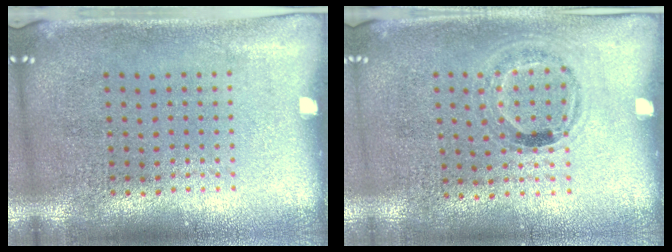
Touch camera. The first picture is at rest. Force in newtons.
{"total": 0.9, "press": 0.7, "slide": 0.6}